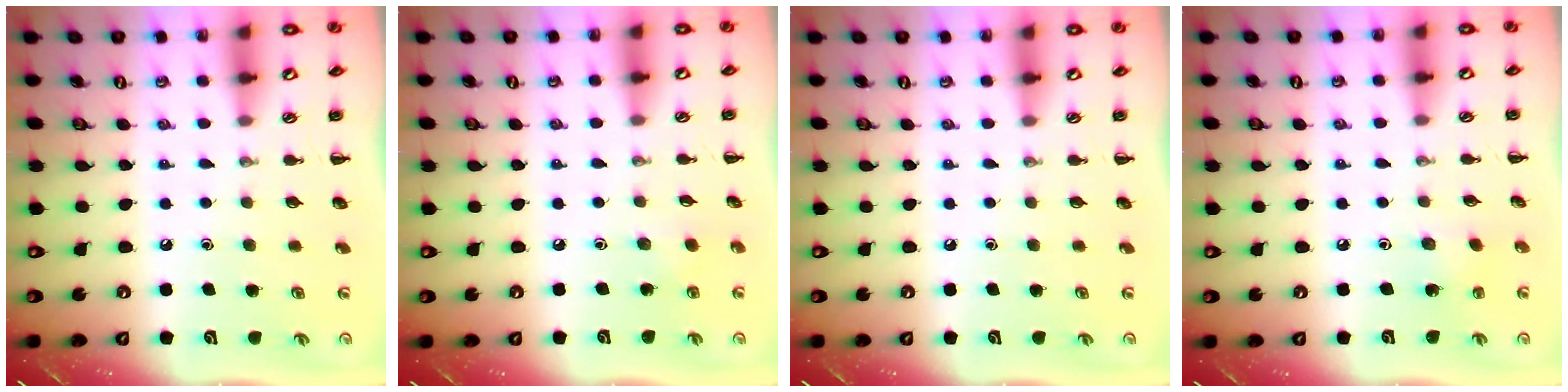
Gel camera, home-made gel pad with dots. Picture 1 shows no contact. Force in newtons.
{"total": 1.8, "press": 1.7, "slide": 0.6}
{"total": 0.0}
{"total": 2.9, "press": 2.8, "slide": 0.9}